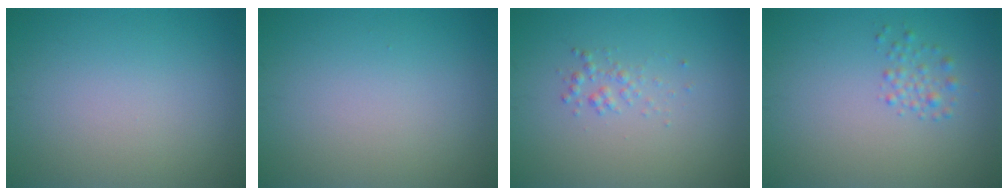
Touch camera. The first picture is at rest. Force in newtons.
{"total": 0.0}
{"total": 1.1, "press": 1.1, "slide": 0.1}
{"total": 1.4, "press": 1.3, "slide": 0.1}